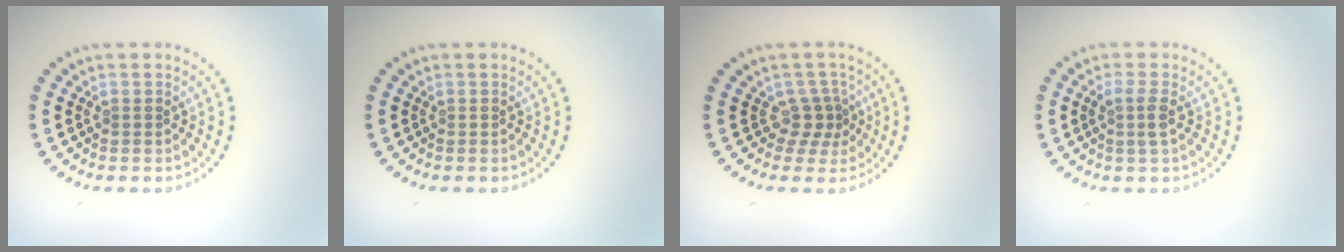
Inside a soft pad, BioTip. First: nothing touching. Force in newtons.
{"total": 0.0}
{"total": 2.2, "press": 1.5, "slide": 1.6}
{"total": 1.6, "press": 1.4, "slide": 0.9}